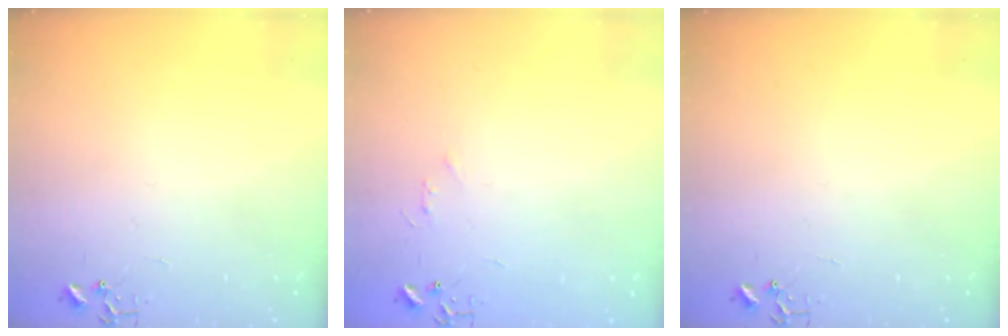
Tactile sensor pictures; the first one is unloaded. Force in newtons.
{"total": 3.5, "press": 3.4, "slide": 0.4}
{"total": 0.0}